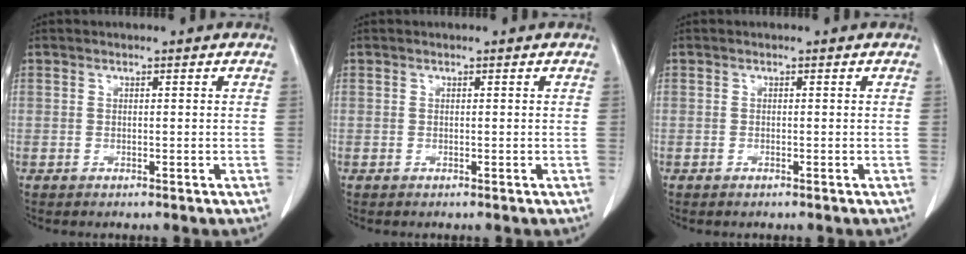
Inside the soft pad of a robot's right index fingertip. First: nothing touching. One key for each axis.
{"total": 0.0}
{"total": 0.0}